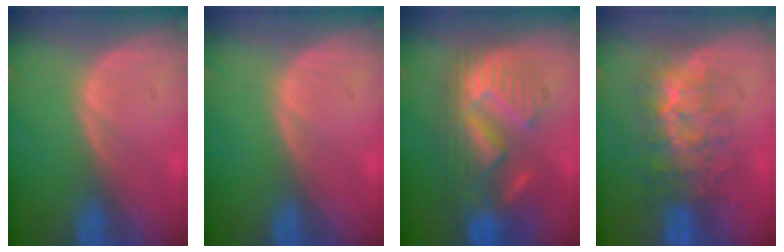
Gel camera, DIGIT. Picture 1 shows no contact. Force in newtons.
{"total": 0.0}
{"total": 9.6, "press": 9.6, "slide": 0.3}
{"total": 7.9, "press": 7.7, "slide": 1.6}